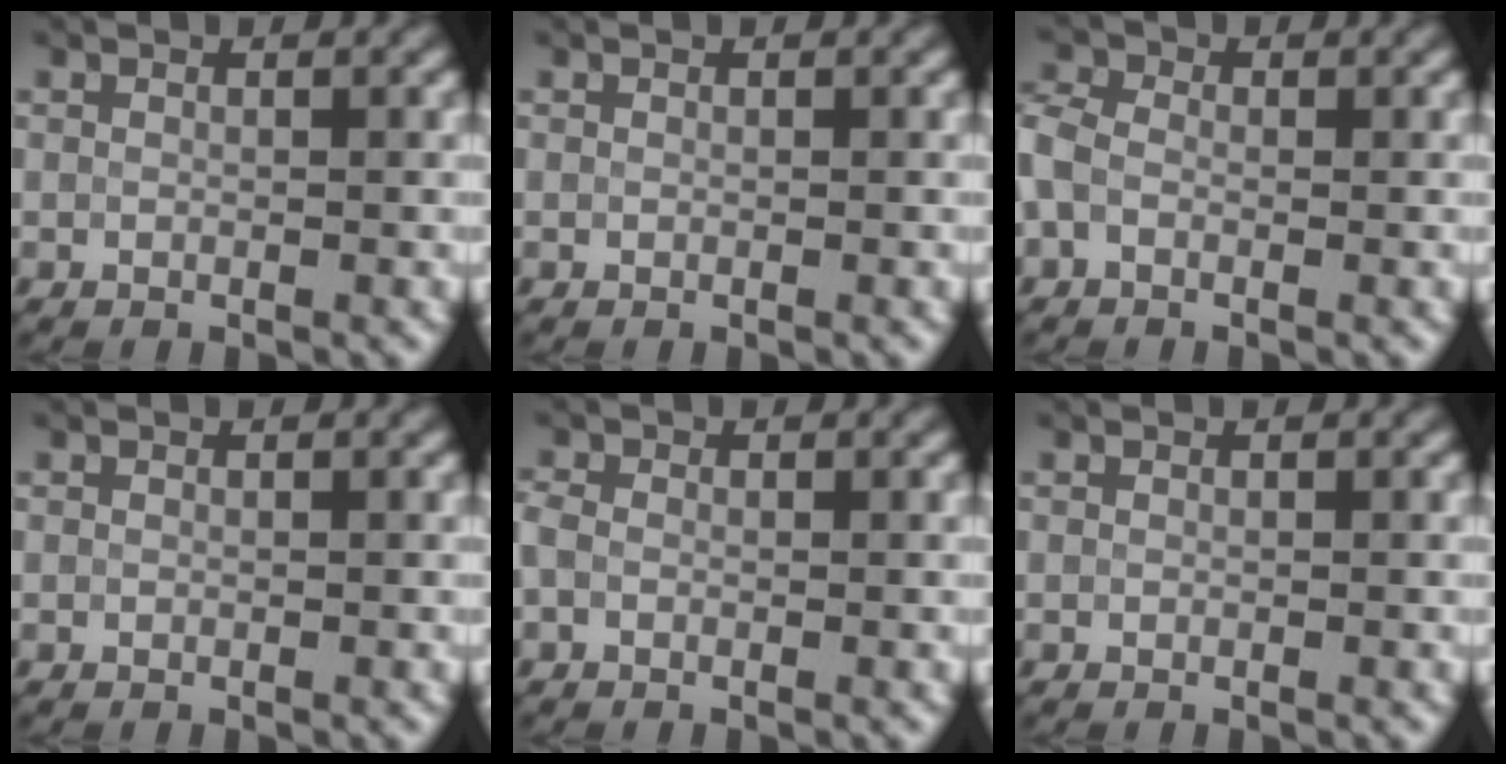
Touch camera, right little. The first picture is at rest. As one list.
[{"total": 0.0}, {"total": 1.9, "force": [-0.7, 1.4, 1.1], "torque": [-0.022, 0.006, -0.026]}, {"total": 0.0}, {"total": 0.8, "force": [-0.3, 0.6, 0.5], "torque": [-0.010, 0.003, -0.012]}, {"total": 0.0}]